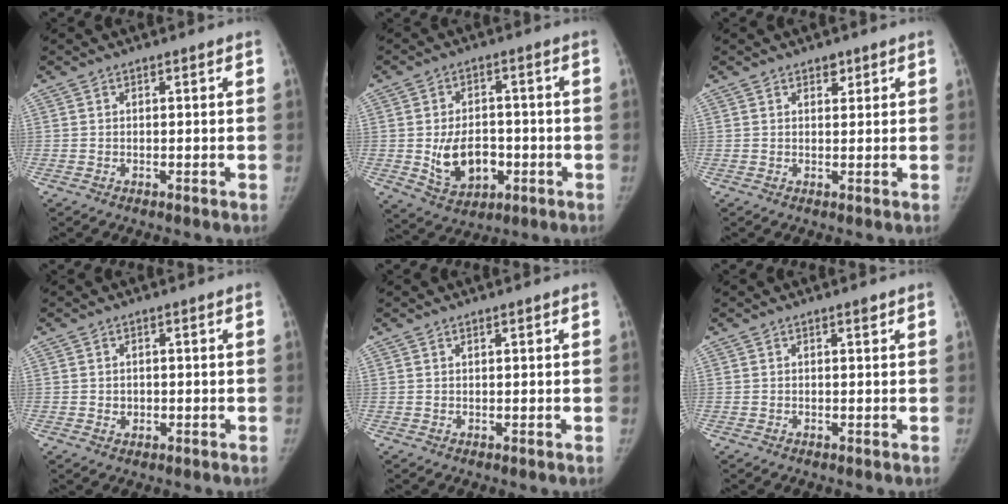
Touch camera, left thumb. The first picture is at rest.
{"total": 10.4, "force": [-2.0, 7.3, 7.1], "torque": [-0.089, 0.005, -0.021]}
{"total": 1.8, "force": [1.2, 1.1, 0.7], "torque": [0.003, -0.006, 0.016]}
{"total": 1.7, "force": [-0.1, 1.5, 0.8], "torque": [-0.005, 0.002, 0.002]}
{"total": 0.7, "force": [0.5, 0.2, 0.4], "torque": [-0.006, -0.002, 0.008]}
{"total": 0.7, "force": [0.5, 0.2, 0.5], "torque": [-0.006, -0.003, 0.007]}